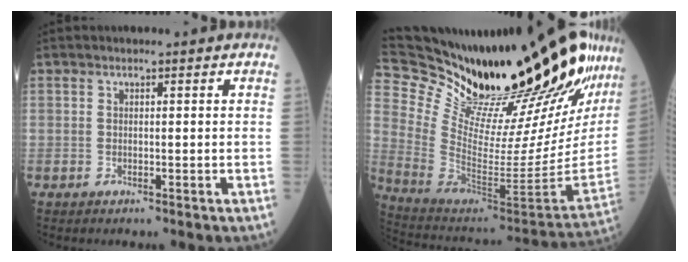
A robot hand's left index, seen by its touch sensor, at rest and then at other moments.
{"total": 38.2, "force": [31.9, 4.9, 20.5], "torque": [-0.332, -0.138, 0.466]}